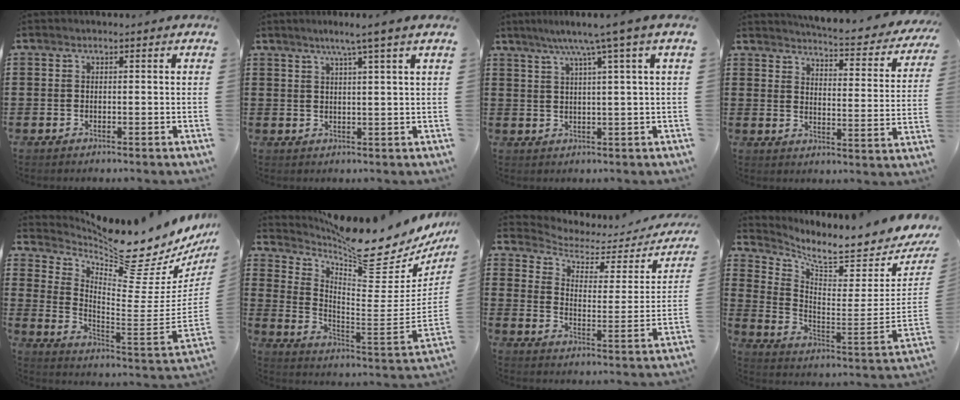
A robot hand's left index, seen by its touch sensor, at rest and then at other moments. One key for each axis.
{"total": 4.1, "fx": 2.8, "fy": -1.1, "fz": 2.8, "tx": -0.058, "ty": -0.007, "tz": 0.044}
{"total": 5.7, "fx": 3.4, "fy": -1.0, "fz": 4.5, "tx": -0.096, "ty": -0.006, "tz": 0.054}
{"total": 4.3, "fx": 4.0, "fy": -0.2, "fz": 1.4, "tx": -0.033, "ty": -0.045, "tz": 0.059}
{"total": 10.8, "fx": 9.8, "fy": 0.9, "fz": 4.4, "tx": -0.097, "ty": -0.105, "tz": 0.159}
{"total": 9.7, "fx": 8.6, "fy": 0.7, "fz": 4.5, "tx": -0.097, "ty": -0.093, "tz": 0.137}
{"total": 3.1, "fx": 2.3, "fy": 1.4, "fz": 1.4, "tx": -0.049, "ty": -0.018, "tz": 0.031}
{"total": 5.8, "fx": 5.2, "fy": -0.2, "fz": 2.6, "tx": -0.067, "ty": -0.071, "tz": 0.078}